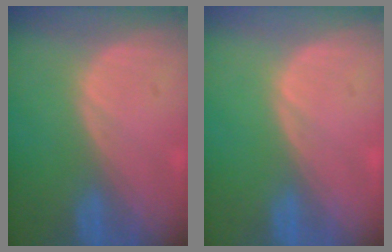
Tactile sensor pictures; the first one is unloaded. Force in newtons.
{"total": 0.0}